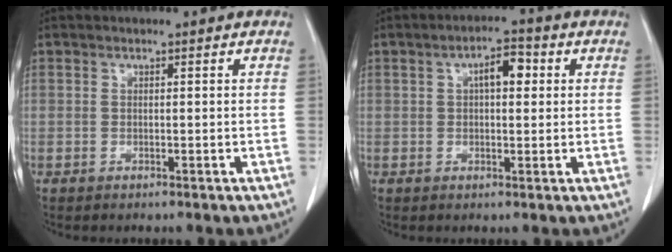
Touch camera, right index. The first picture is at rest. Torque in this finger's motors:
{"motor_torque": [0.22, -0.01, 0.09, 0.05]}